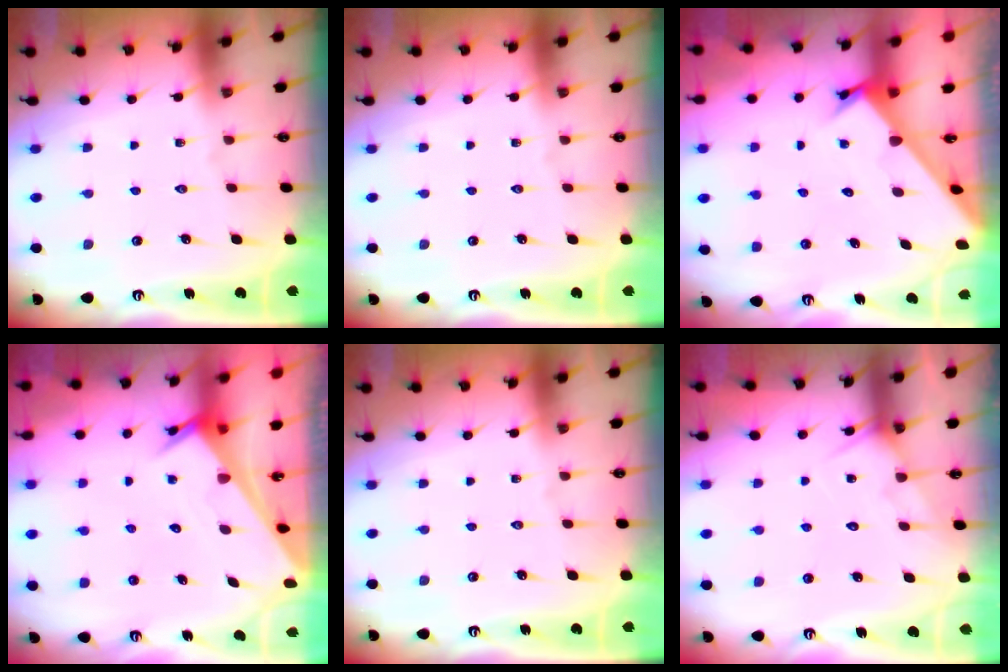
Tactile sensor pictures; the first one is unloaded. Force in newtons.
{"total": 0.0}
{"total": 2.2, "press": 2.2, "slide": 0.1}
{"total": 3.1, "press": 3.1, "slide": 0.3}
{"total": 0.0}
{"total": 8.6, "press": 8.6, "slide": 0.6}